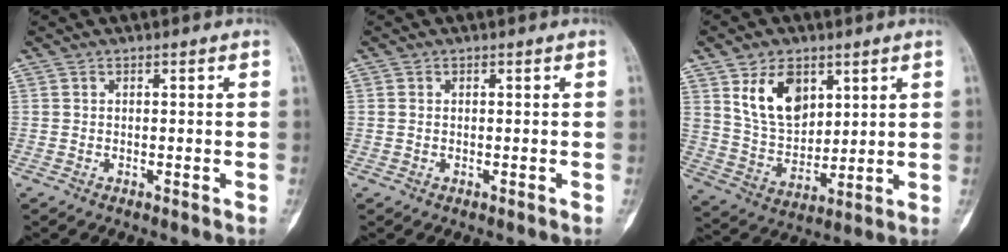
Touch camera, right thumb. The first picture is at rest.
{"total": 0.6, "force": [0.1, 0.5, 0.4], "torque": [-0.004, 0.002, 0.001]}
{"total": 12.1, "force": [5.5, 7.9, 7.4], "torque": [-0.097, -0.030, 0.116]}